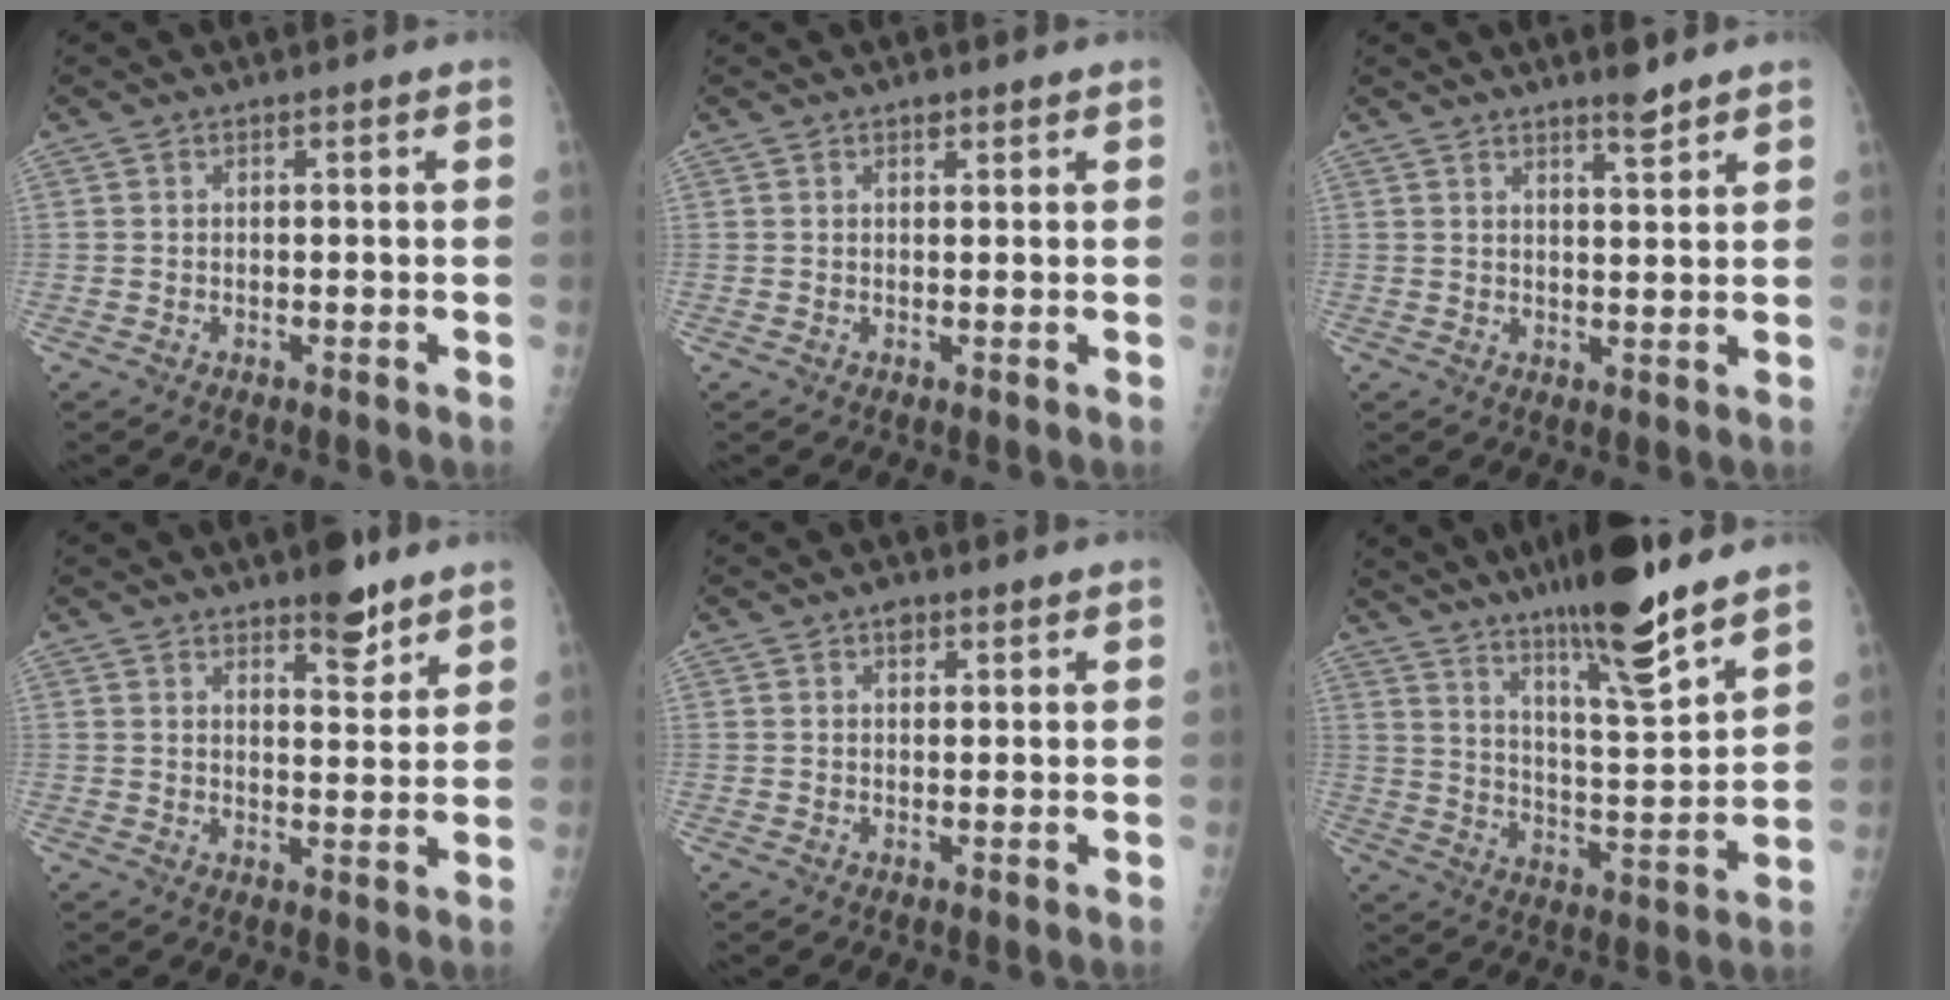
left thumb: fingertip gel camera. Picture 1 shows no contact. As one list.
[{"total": 1.1, "force": [0.8, 0.5, 0.6], "torque": [-0.002, -0.003, 0.009]}, {"total": 3.4, "force": [2.8, 0.3, 1.9], "torque": [-0.022, -0.024, 0.044]}, {"total": 6.4, "force": [4.6, 2.4, 3.7], "torque": [-0.028, -0.030, 0.064]}, {"total": 1.9, "force": [1.1, 1.1, 1.0], "torque": [-0.003, -0.003, 0.014]}, {"total": 17.0, "force": [12.7, 1.6, 11.2], "torque": [-0.163, -0.076, 0.211]}]